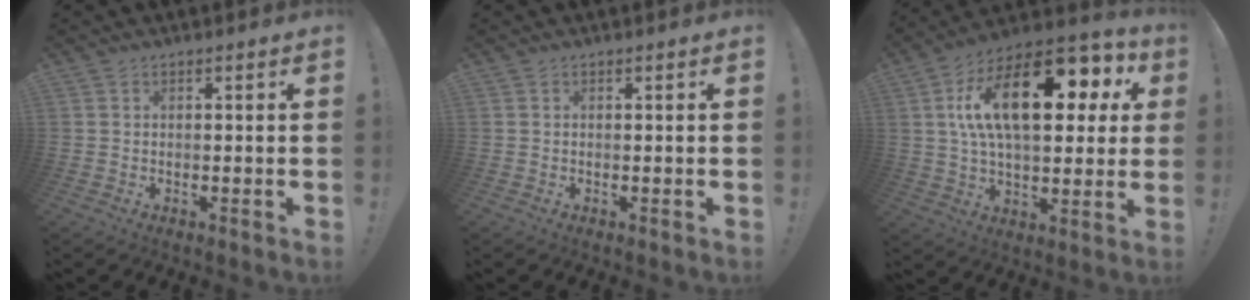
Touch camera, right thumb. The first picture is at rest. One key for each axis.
{"total": 0.0}
{"total": 23.7, "fx": 6.7, "fy": 11.0, "fz": 19.9, "tx": -0.324, "ty": -0.024, "tz": 0.106}